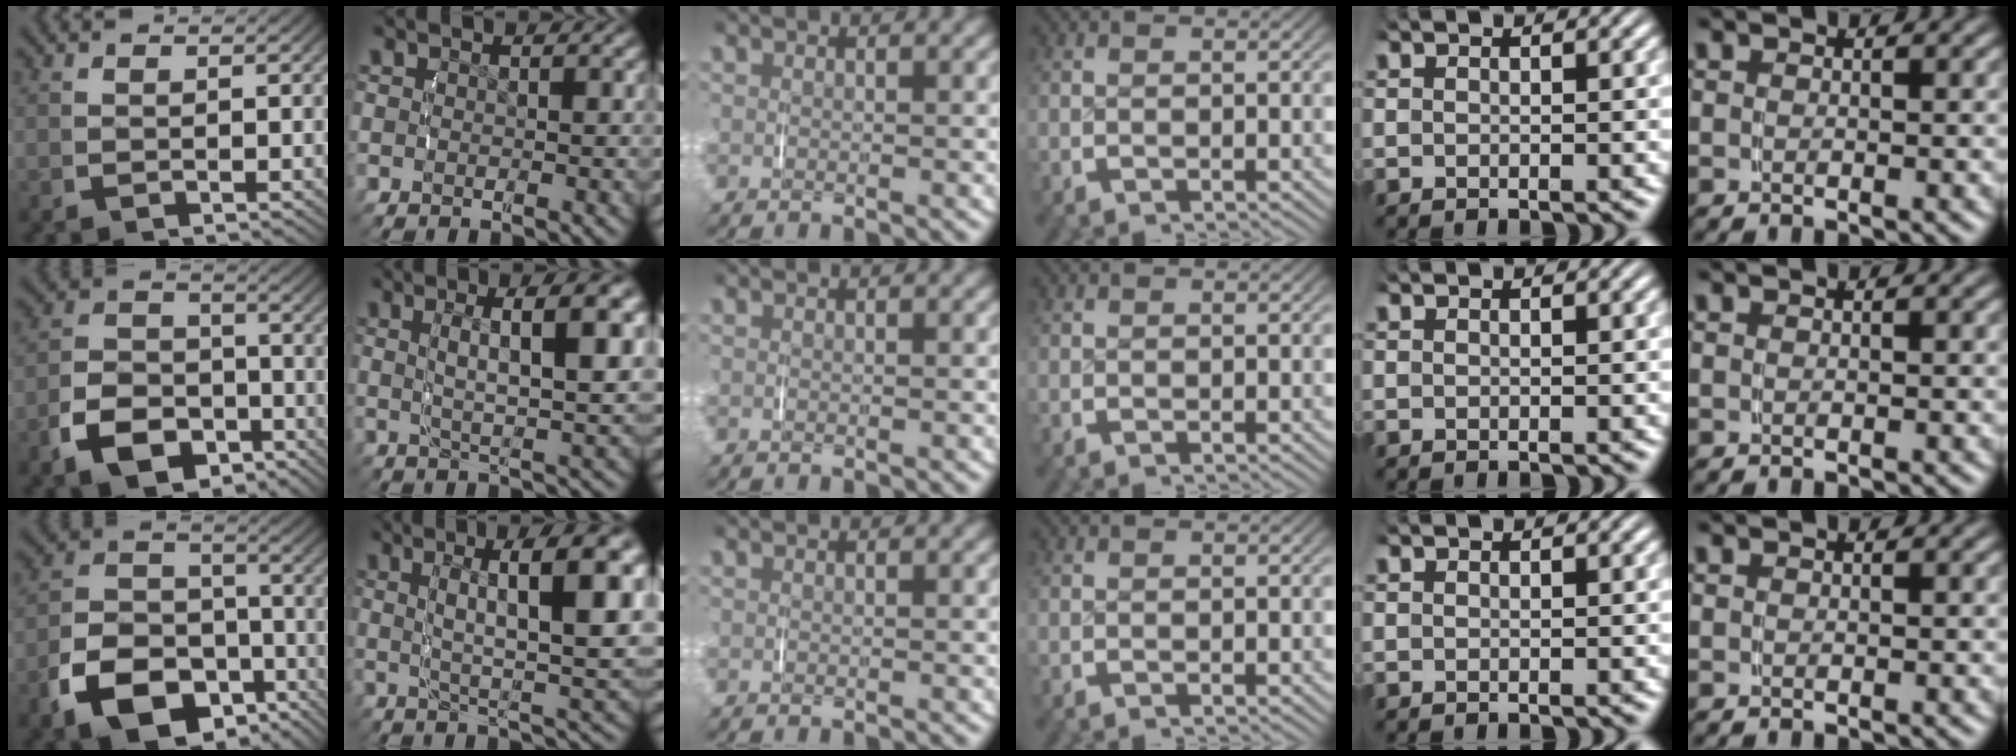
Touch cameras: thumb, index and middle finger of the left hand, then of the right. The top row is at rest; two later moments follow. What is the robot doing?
{"motion": "lift_and_place", "object": "pen bag"}